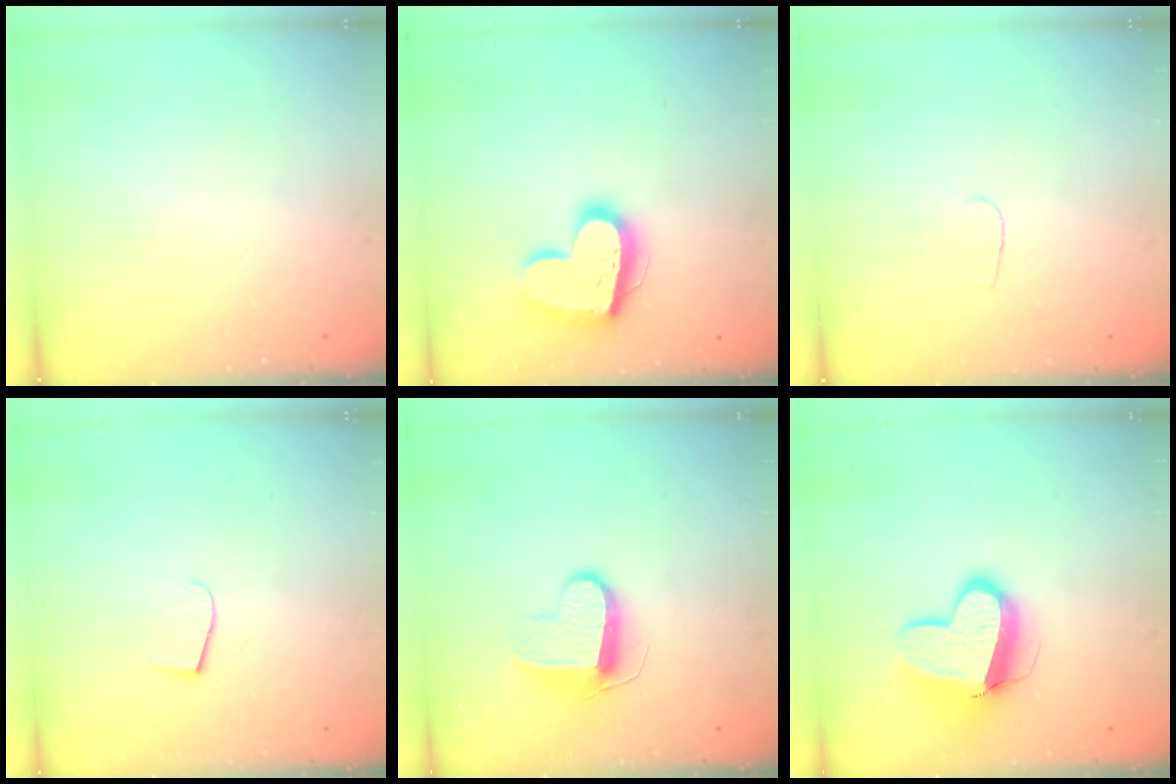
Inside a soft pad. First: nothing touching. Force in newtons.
{"total": 17.5, "press": 17.4, "slide": 1.6}
{"total": 2.9, "press": 2.8, "slide": 0.3}
{"total": 5.5, "press": 5.5, "slide": 0.6}
{"total": 9.5, "press": 9.5, "slide": 0.2}
{"total": 13.6, "press": 13.5, "slide": 1.7}